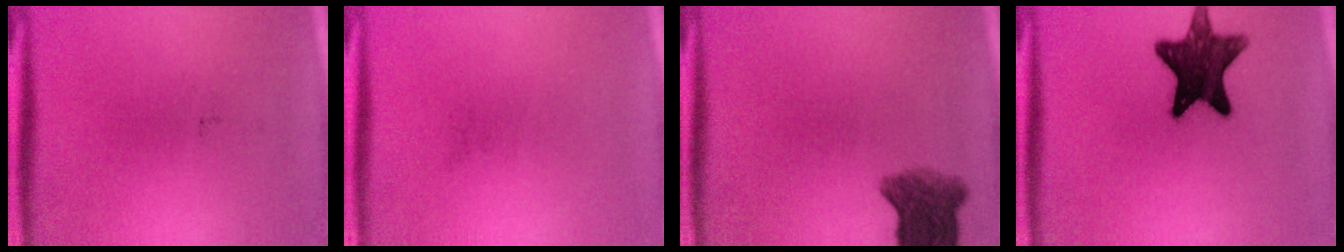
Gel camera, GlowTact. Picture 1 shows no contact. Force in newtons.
{"total": 0.0}
{"total": 6.2}
{"total": 13.3}